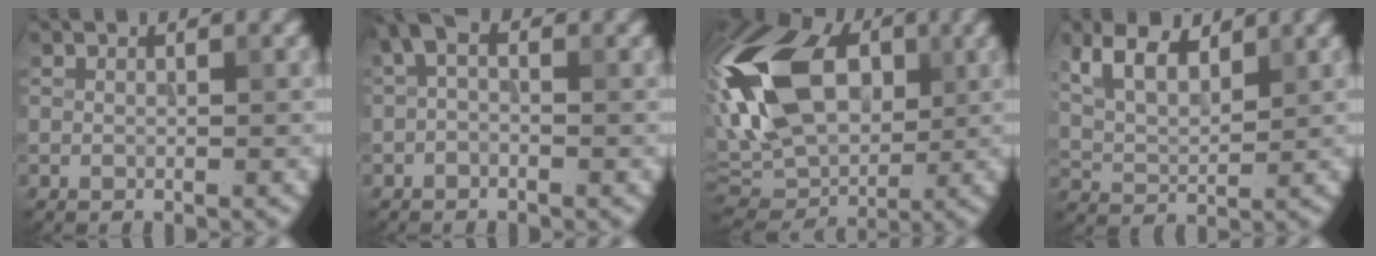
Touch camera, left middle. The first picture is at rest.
{"total": 1.9, "force": [-0.1, 1.0, 1.6], "torque": [-0.033, 0.008, -0.010]}
{"total": 14.4, "force": [2.1, 9.4, 10.7], "torque": [-0.221, 0.028, 0.016]}
{"total": 5.3, "force": [3.2, 2.5, 3.5], "torque": [-0.078, 0.010, 0.057]}